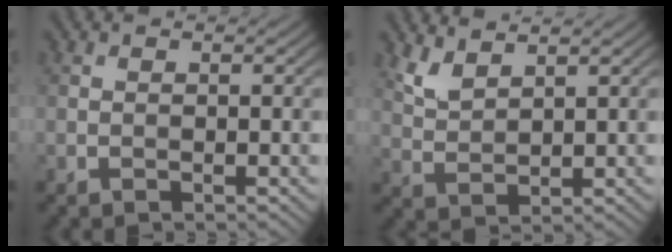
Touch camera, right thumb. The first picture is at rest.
{"total": 3.6, "force": [2.8, 1.1, 2.0], "torque": [-0.056, -0.001, 0.067]}